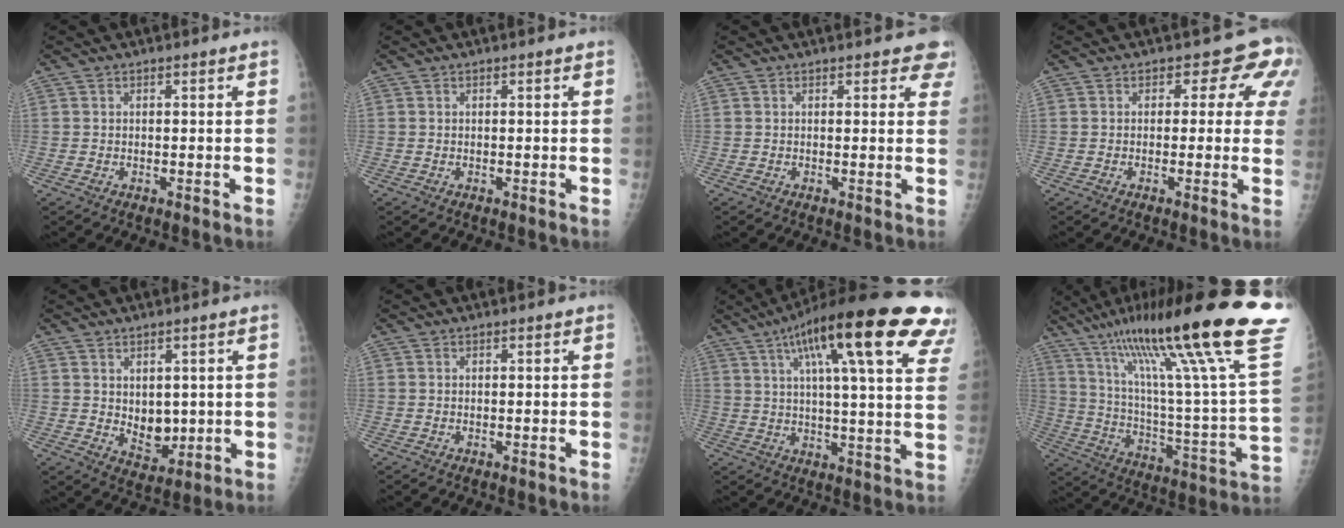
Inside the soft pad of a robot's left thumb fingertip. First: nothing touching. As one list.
[{"total": 0.0}, {"total": 3.9, "force": [3.1, 1.8, 1.6], "torque": [0.016, -0.009, 0.023]}, {"total": 6.4, "force": [2.5, 4.4, 4.0], "torque": [-0.002, -0.002, 0.008]}, {"total": 6.3, "force": [0.7, 4.5, 4.4], "torque": [-0.040, -0.019, 0.031]}, {"total": 0.0}, {"total": 27.8, "force": [14.2, 6.0, 23.2], "torque": [-0.310, 0.001, 0.191]}, {"total": 36.7, "force": [22.6, 4.3, 28.6], "torque": [-0.380, -0.056, 0.359]}]